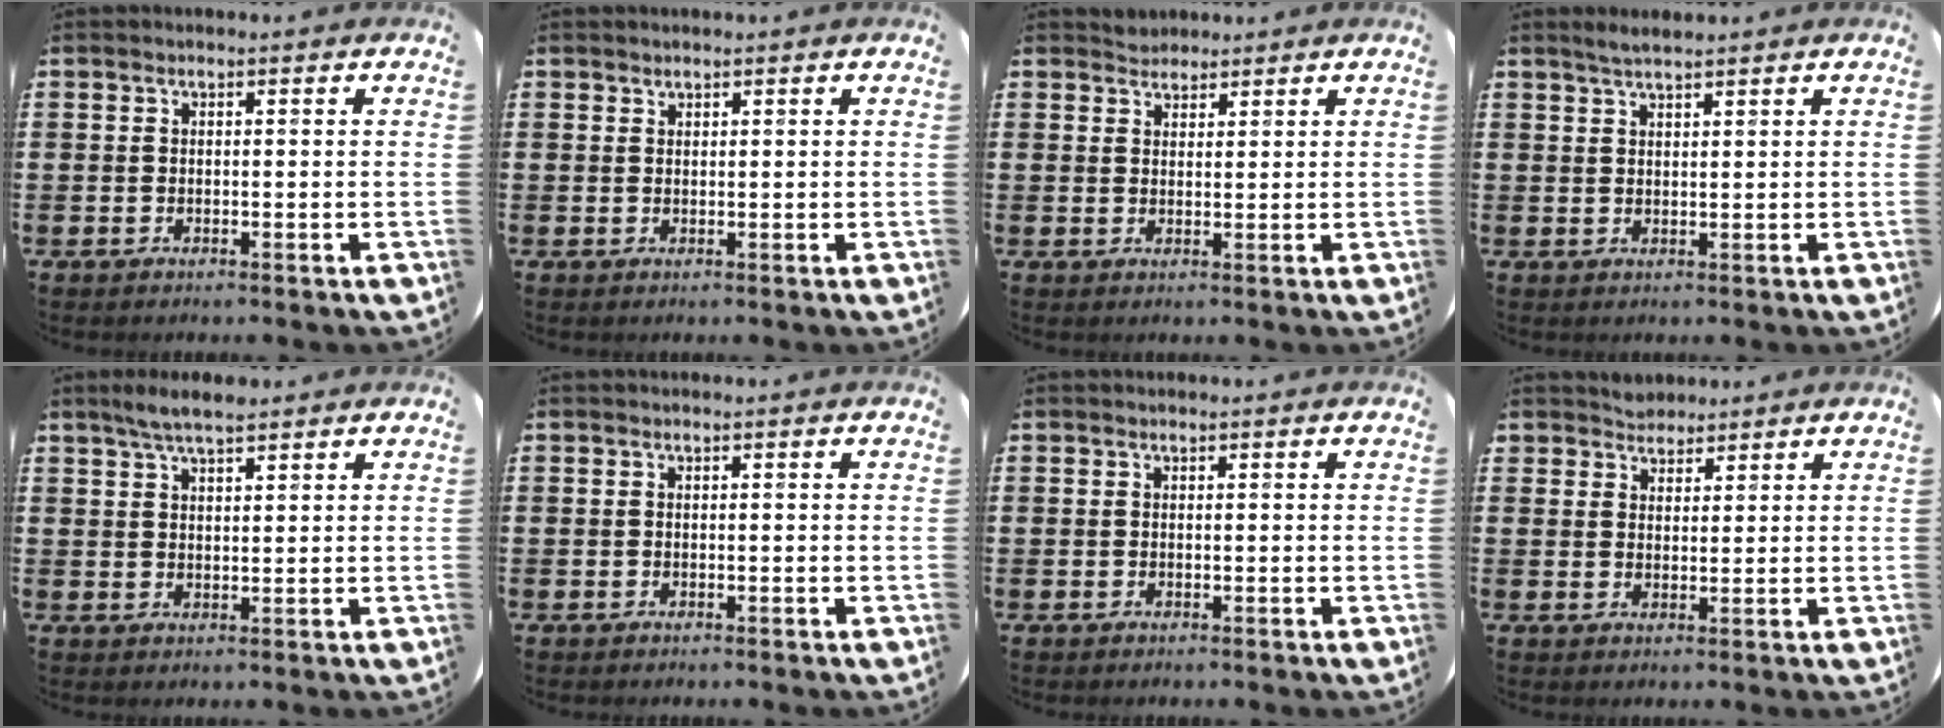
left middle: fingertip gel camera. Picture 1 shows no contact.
{"total": 0.6, "force": [0.6, 0.1, -0.1], "torque": [0.001, 0.002, 0.012]}
{"total": 1.9, "force": [1.8, 0.5, -0.3], "torque": [0.001, 0.005, 0.036]}
{"total": 1.9, "force": [1.7, 0.1, 0.8], "torque": [-0.018, 0.002, 0.031]}
{"total": 3.9, "force": [3.2, 0.7, 2.1], "torque": [-0.048, 0.002, 0.058]}
{"total": 0.0}
{"total": 0.0}
{"total": 2.6, "force": [2.4, 0.7, -0.4], "torque": [0.002, 0.001, 0.048]}